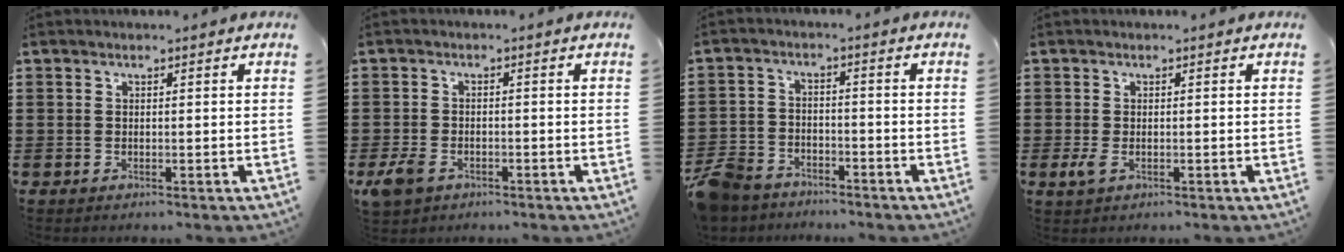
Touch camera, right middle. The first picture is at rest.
{"total": 3.0, "force": [-1.8, 1.6, 1.7], "torque": [-0.059, -0.008, -0.043]}
{"total": 6.8, "force": [-6.1, 2.6, 1.5], "torque": [-0.056, 0.008, -0.130]}
{"total": 1.8, "force": [-0.4, 0.8, 1.6], "torque": [-0.045, -0.007, -0.012]}